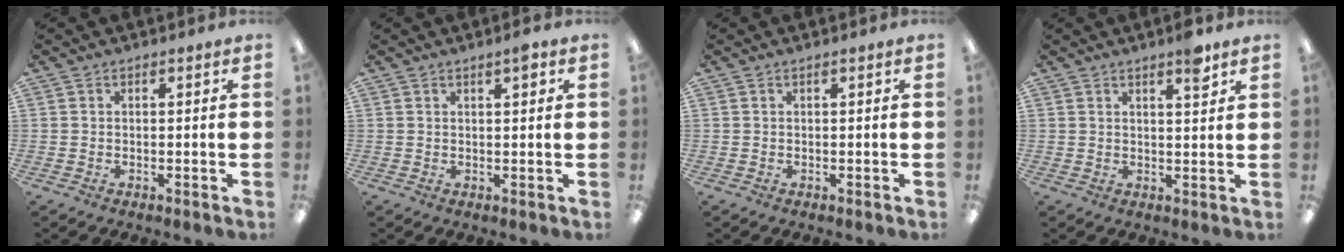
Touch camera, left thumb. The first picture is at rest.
{"total": 2.5, "force": [1.5, 0.7, 1.9], "torque": [-0.024, -0.003, 0.021]}
{"total": 0.0}
{"total": 4.5, "force": [3.3, 1.0, 3.0], "torque": [-0.034, -0.016, 0.050]}